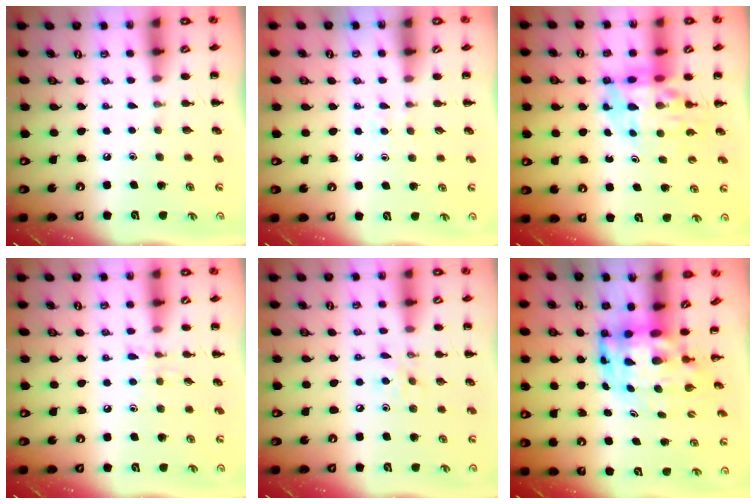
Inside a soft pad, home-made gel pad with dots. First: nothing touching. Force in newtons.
{"total": 2.6, "press": 2.5, "slide": 0.9}
{"total": 10.4, "press": 9.9, "slide": 3.2}
{"total": 6.7, "press": 6.5, "slide": 1.7}
{"total": 4.5, "press": 4.4, "slide": 0.8}
{"total": 5.8, "press": 5.6, "slide": 1.4}